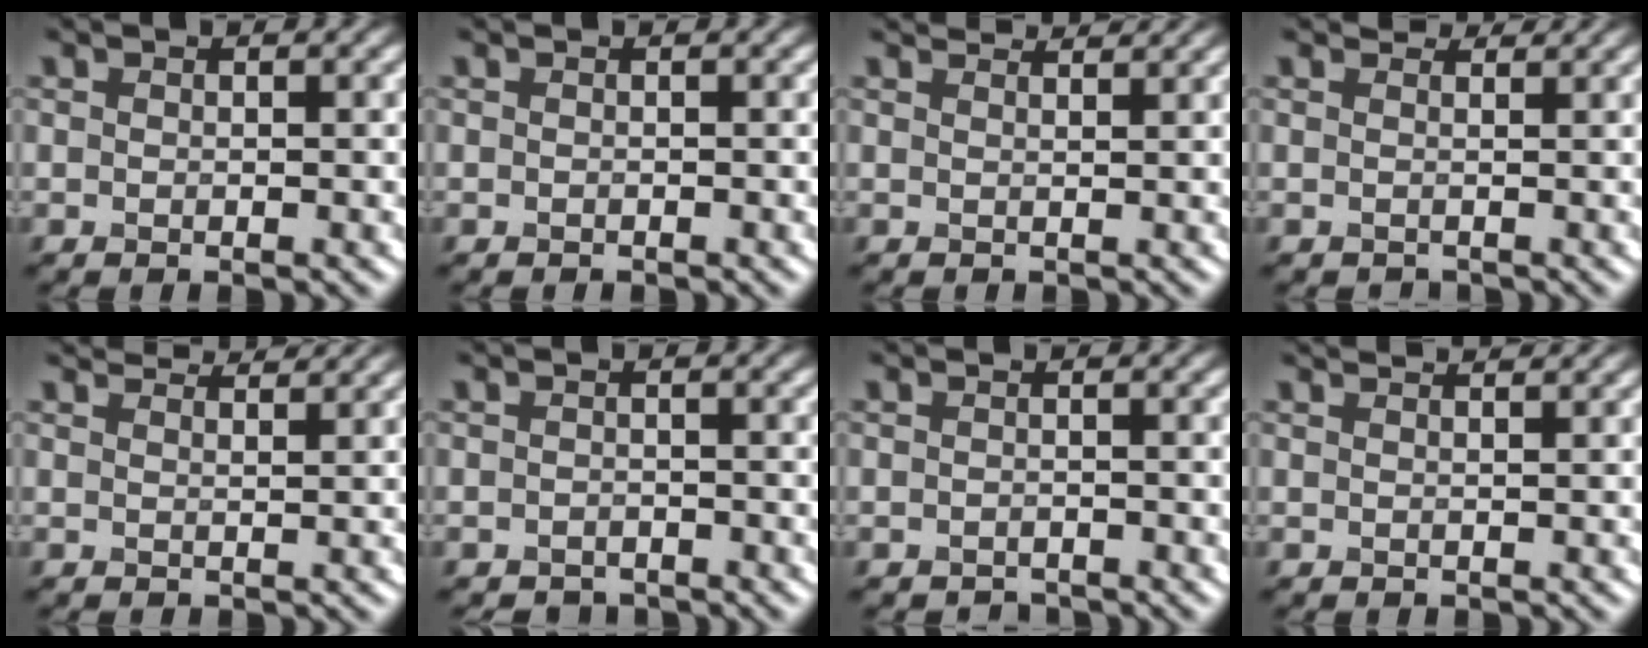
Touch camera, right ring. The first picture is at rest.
{"total": 0.0}
{"total": 3.2, "force": [3.1, 0.5, 0.9], "torque": [-0.015, 0.008, 0.037]}
{"total": 2.0, "force": [1.6, 1.1, 0.2], "torque": [-0.006, -0.003, 0.019]}
{"total": 4.1, "force": [3.9, 0.5, 1.1], "torque": [-0.017, 0.007, 0.045]}
{"total": 1.3, "force": [-1.2, 0.4, -0.2], "torque": [0.006, -0.002, -0.022]}
{"total": 1.4, "force": [-1.3, 0.2, -0.2], "torque": [0.004, -0.006, -0.023]}
{"total": 2.6, "force": [2.4, 0.6, 0.9], "torque": [-0.004, 0.006, 0.021]}